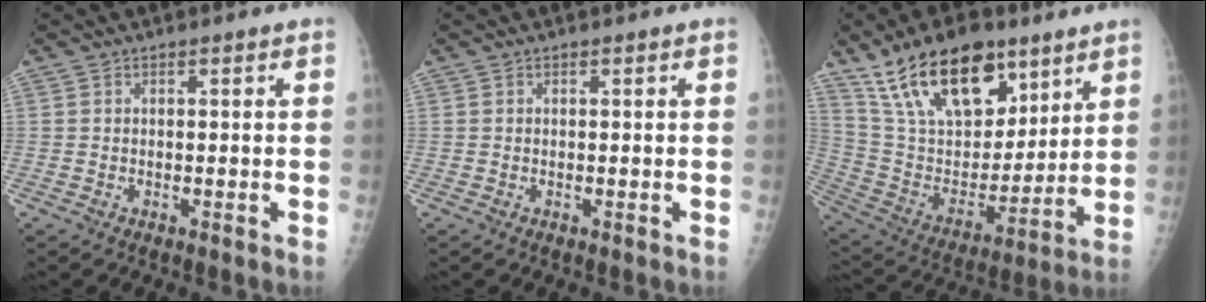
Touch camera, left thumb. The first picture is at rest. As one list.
[{"total": 0.0}, {"total": 24.1, "force": [15.2, 12.2, 14.2], "torque": [-0.212, -0.049, 0.275]}]